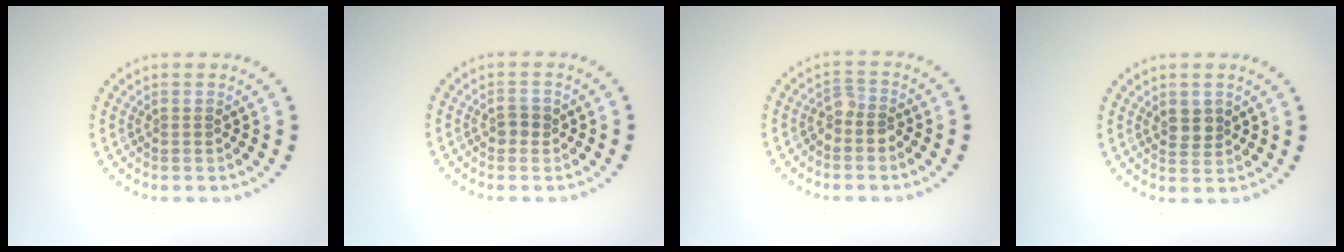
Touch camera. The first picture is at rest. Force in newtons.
{"total": 1.3, "press": 1.2, "slide": 0.3}
{"total": 1.6, "press": 1.3, "slide": 1.0}
{"total": 1.8, "press": 1.7, "slide": 0.6}